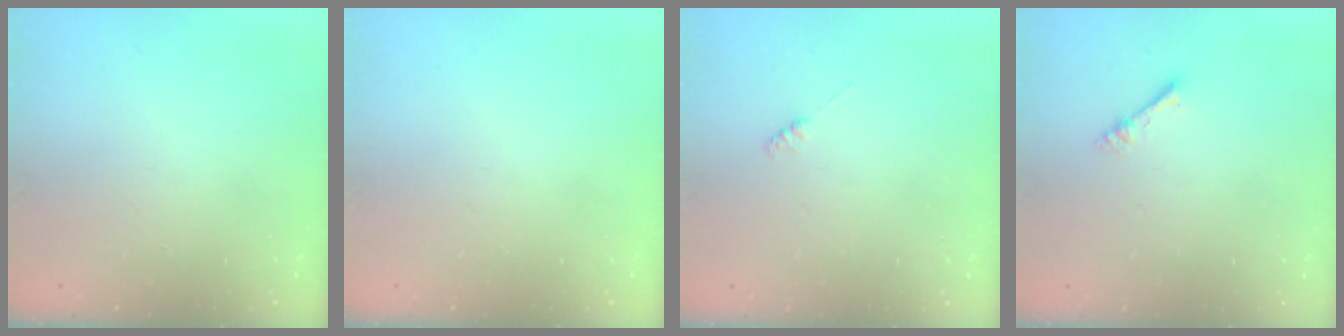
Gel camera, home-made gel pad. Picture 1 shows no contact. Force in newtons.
{"total": 0.0}
{"total": 2.3, "press": 2.3, "slide": 0.3}
{"total": 2.4, "press": 2.4, "slide": 0.2}